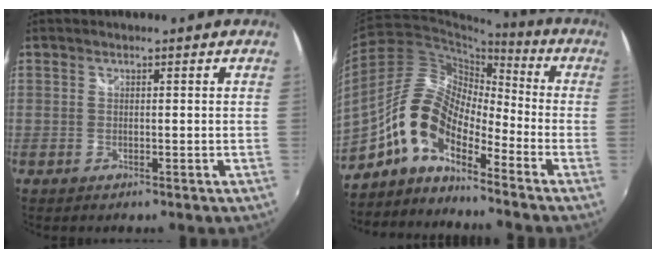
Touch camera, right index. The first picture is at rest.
{"total": 11.4, "force": [-7.0, 4.9, 7.6], "torque": [-0.145, 0.024, -0.150]}